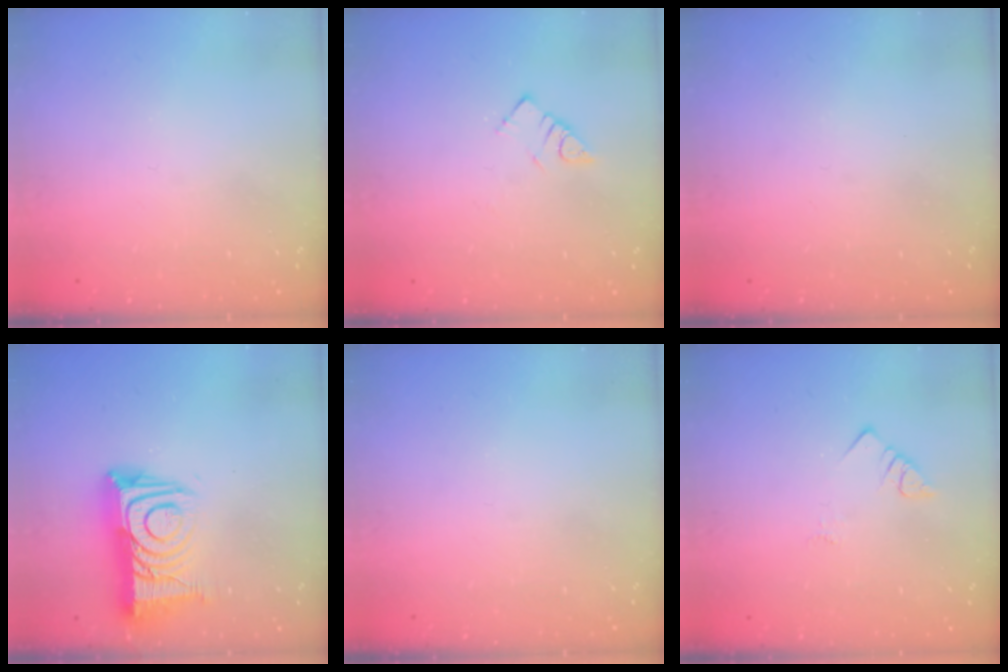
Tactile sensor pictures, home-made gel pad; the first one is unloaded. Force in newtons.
{"total": 3.6, "press": 3.5, "slide": 0.3}
{"total": 0.0}
{"total": 17.3, "press": 17.2, "slide": 1.3}
{"total": 0.0}
{"total": 3.1, "press": 3.1, "slide": 0.4}